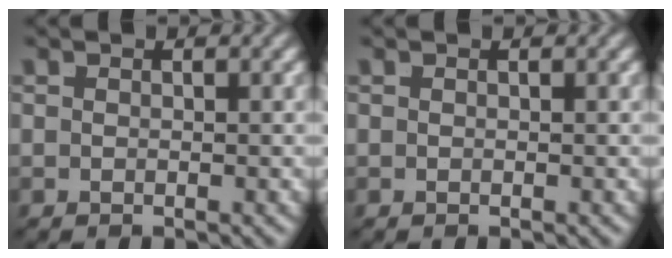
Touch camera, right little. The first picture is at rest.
{"total": 0.0}